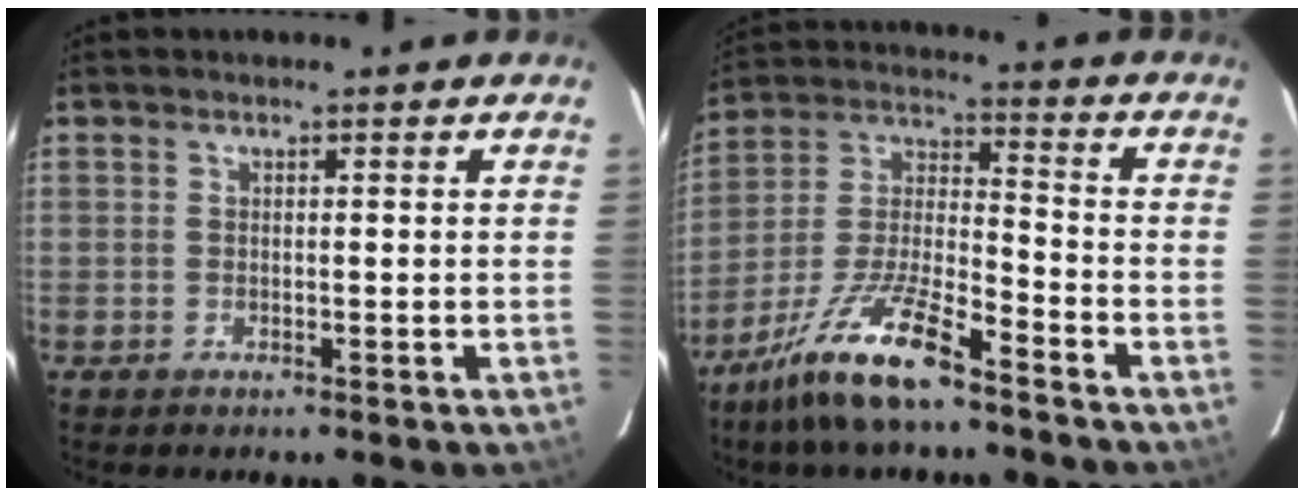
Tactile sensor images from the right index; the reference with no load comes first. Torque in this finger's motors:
{"motor_torque": [1.07, -1.07, 0.79, 0.21]}